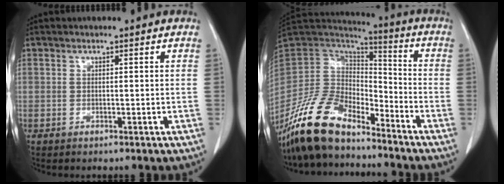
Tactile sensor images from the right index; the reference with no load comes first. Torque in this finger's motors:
{"motor_torque": [0.47, -0.56, -0.19, -0.21]}